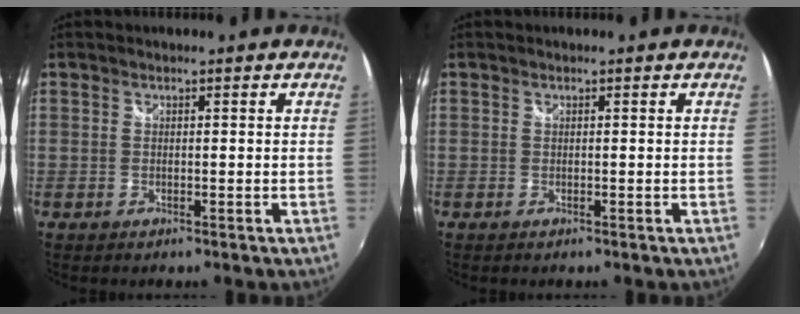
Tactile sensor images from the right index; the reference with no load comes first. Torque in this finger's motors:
{"motor_torque": [-0.07, -0.05, 0.02, 0.01]}